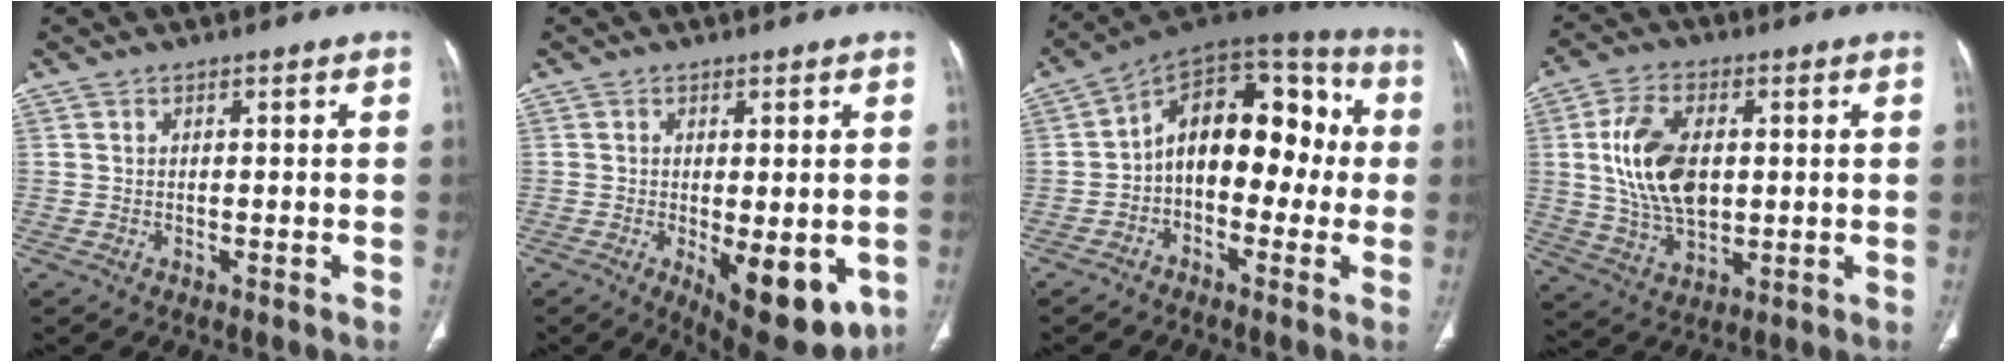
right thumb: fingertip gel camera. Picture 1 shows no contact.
{"total": 12.1, "force": [-3.3, 4.9, 10.5], "torque": [-0.125, -0.021, -0.032]}
{"total": 16.5, "force": [-0.6, 10.4, 12.8], "torque": [-0.140, 0.058, -0.026]}
{"total": 13.7, "force": [1.6, 8.0, 10.9], "torque": [-0.200, -0.004, 0.037]}